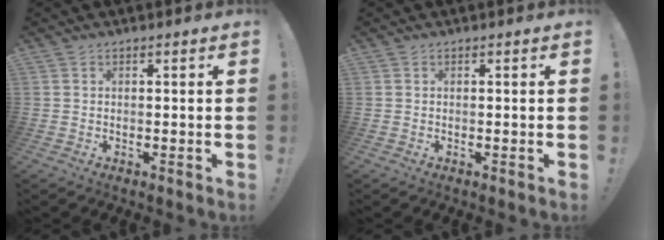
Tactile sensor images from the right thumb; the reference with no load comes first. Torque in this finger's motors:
{"motor_torque": [0.03, -0.16, 0.36, -0.13, -0.06]}